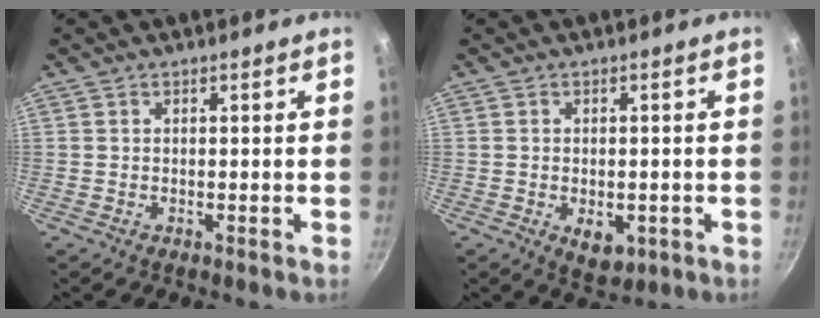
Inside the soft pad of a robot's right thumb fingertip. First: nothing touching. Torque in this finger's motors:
{"motor_torque": [-0.47, -0.17, 0.06, -0.02, 0.10]}